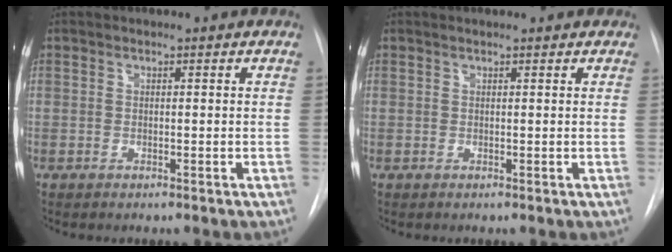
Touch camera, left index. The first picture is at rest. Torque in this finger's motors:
{"motor_torque": [0.76, -1.38, -0.03, 0.00]}